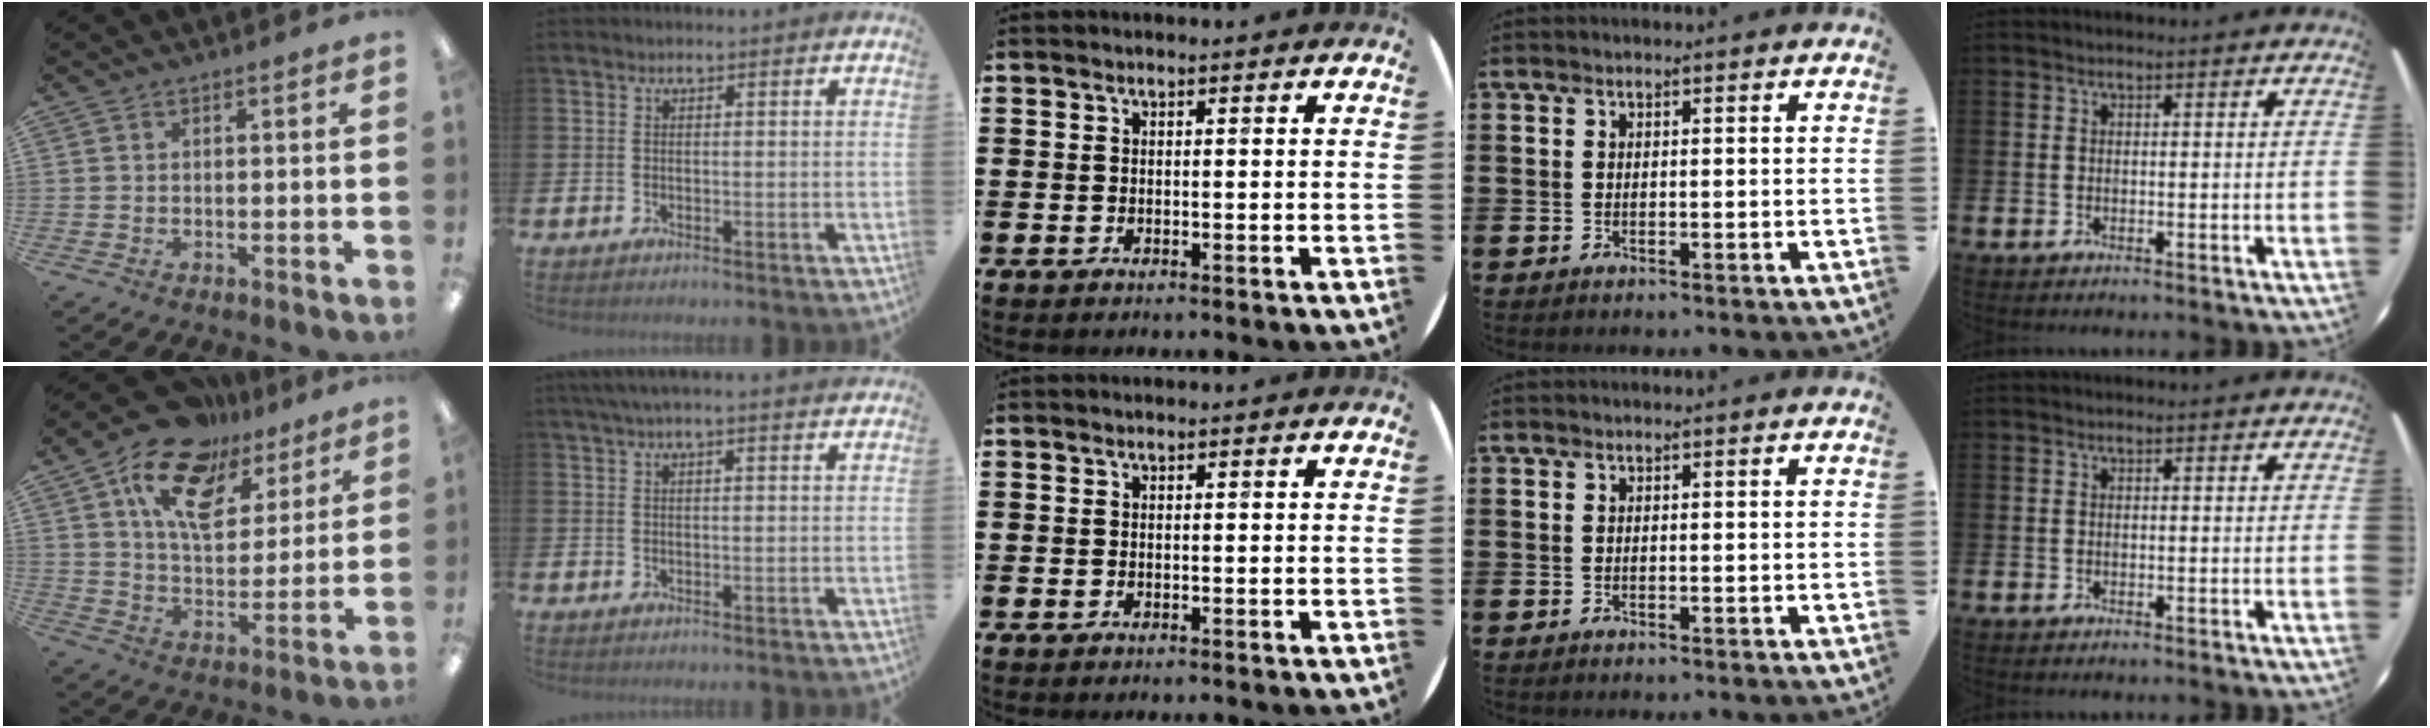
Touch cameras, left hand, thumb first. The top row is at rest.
{"thumb": {"total": 17.4, "force": [10.9, 9.6, 9.5], "torque": [-0.171, -0.047, 0.197]}, "index": {"total": 2.6, "force": [2.1, 0.2, 1.6], "torque": [-0.036, 0.002, 0.038]}}